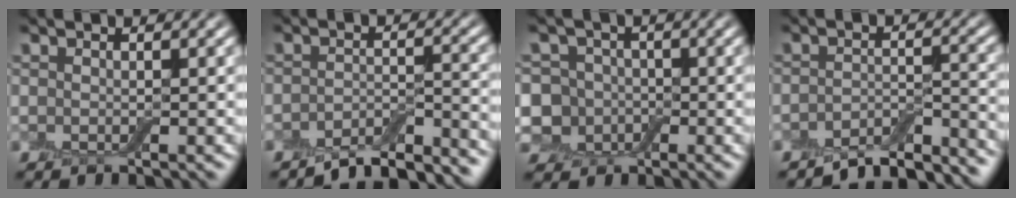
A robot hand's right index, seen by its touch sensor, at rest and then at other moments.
{"total": 6.5, "force": [-5.7, 1.3, 2.8], "torque": [-0.040, -0.002, -0.087]}
{"total": 4.9, "force": [-0.7, 4.5, 1.8], "torque": [-0.017, 0.011, -0.048]}
{"total": 5.9, "force": [-5.4, 1.2, 2.3], "torque": [-0.034, -0.002, -0.081]}